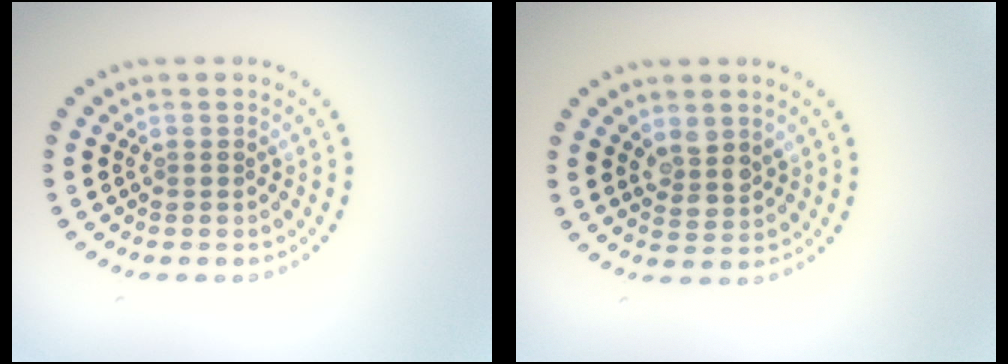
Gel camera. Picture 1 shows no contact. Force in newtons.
{"total": 2.3, "press": 2.1, "slide": 1.1}